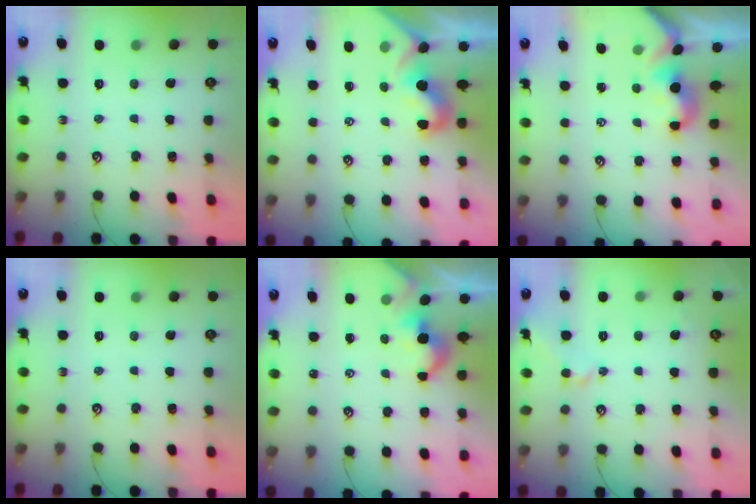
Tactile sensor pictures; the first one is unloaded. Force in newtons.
{"total": 2.2, "press": 2.1, "slide": 0.6}
{"total": 1.1, "press": 1.0, "slide": 0.4}
{"total": 0.0}
{"total": 0.0}
{"total": 0.6, "press": 0.6, "slide": 0.1}